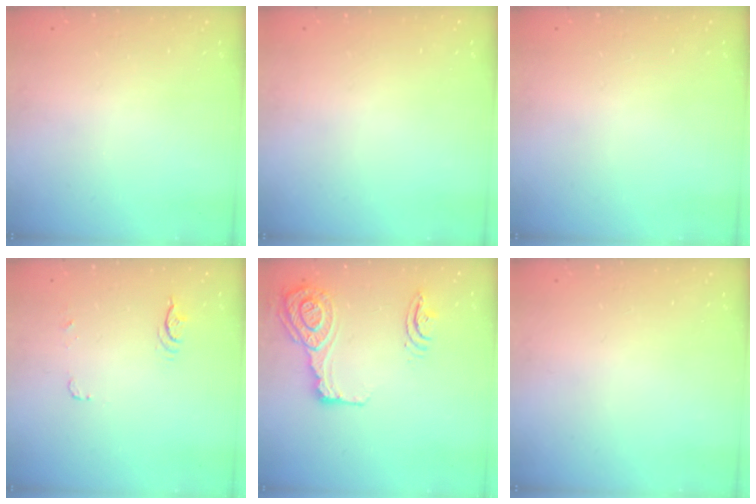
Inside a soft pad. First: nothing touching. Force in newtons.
{"total": 0.0}
{"total": 0.0}
{"total": 14.3, "press": 5.9, "slide": 13.1}
{"total": 17.9, "press": 17.6, "slide": 3.7}
{"total": 0.0}